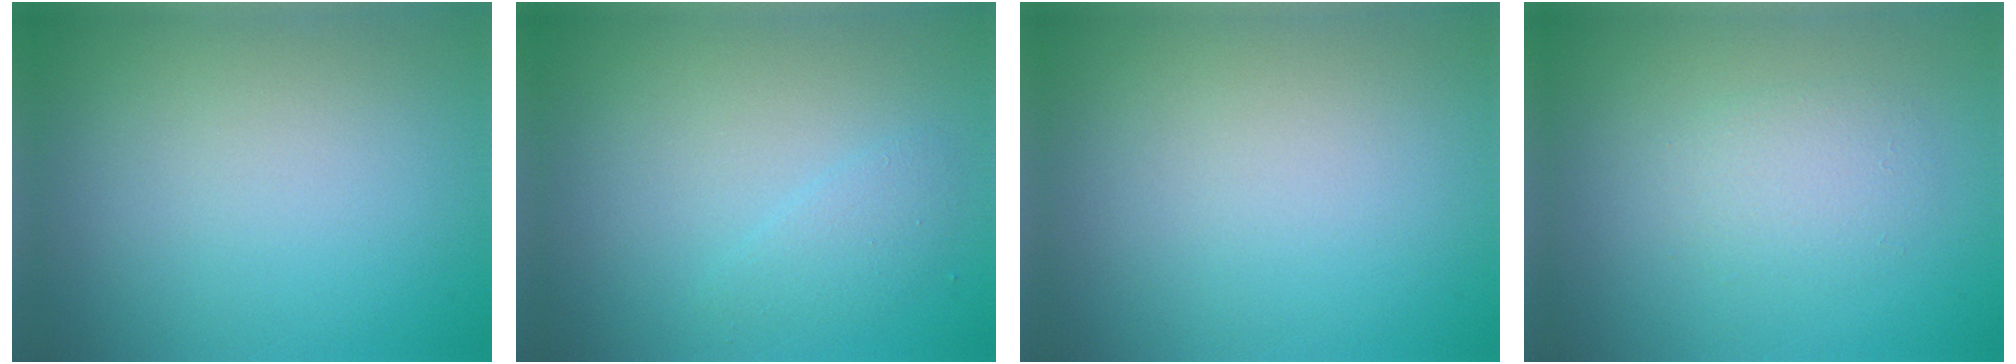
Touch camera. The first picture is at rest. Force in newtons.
{"total": 1.3, "press": 1.3, "slide": 0.0}
{"total": 0.0}
{"total": 2.0, "press": 2.0, "slide": 0.0}